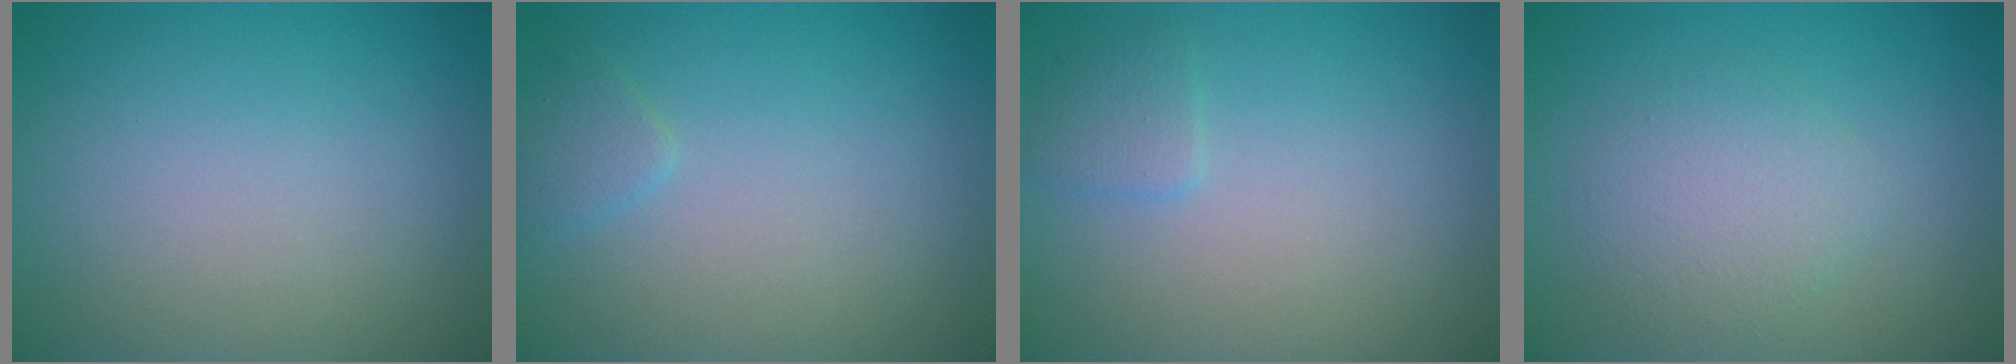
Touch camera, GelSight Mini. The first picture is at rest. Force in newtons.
{"total": 1.2, "press": 1.2, "slide": 0.1}
{"total": 1.2, "press": 1.2, "slide": 0.1}
{"total": 3.0, "press": 3.0, "slide": 0.1}